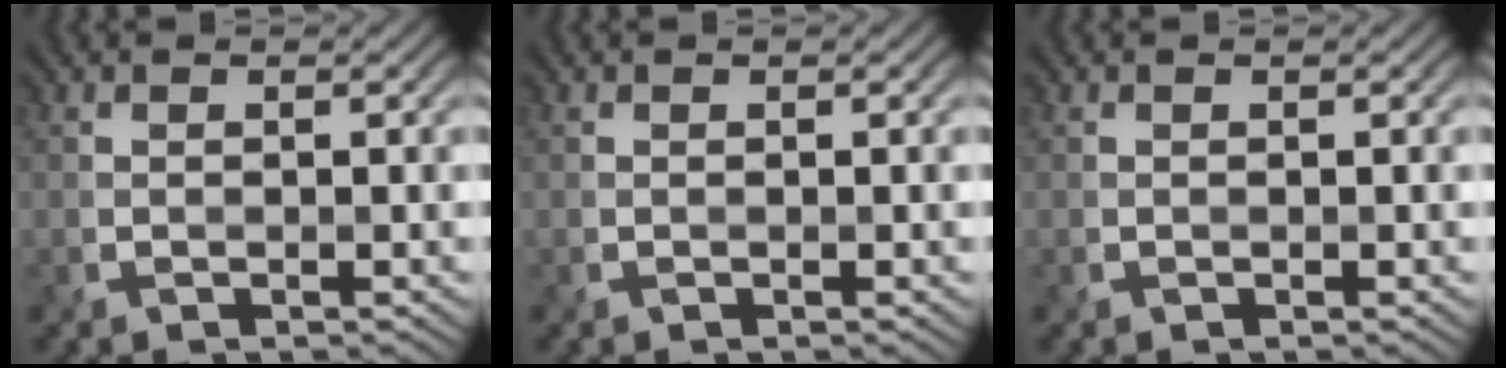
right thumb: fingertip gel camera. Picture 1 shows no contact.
{"total": 0.0}
{"total": 0.0}